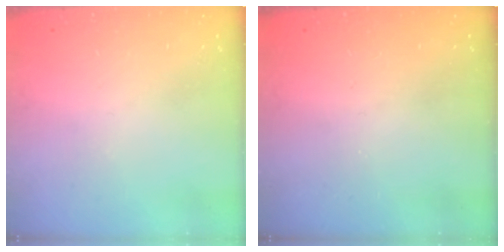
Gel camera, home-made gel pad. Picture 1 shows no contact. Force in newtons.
{"total": 0.0}